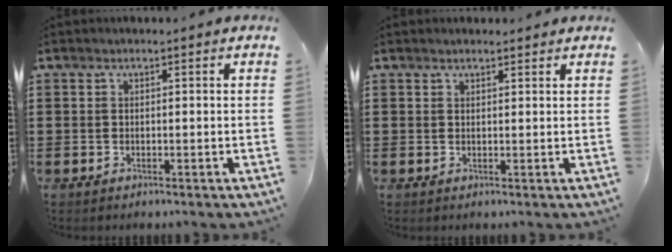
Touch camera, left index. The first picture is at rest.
{"total": 1.1, "force": [1.0, 0.3, 0.2], "torque": [-0.005, 0.001, 0.019]}